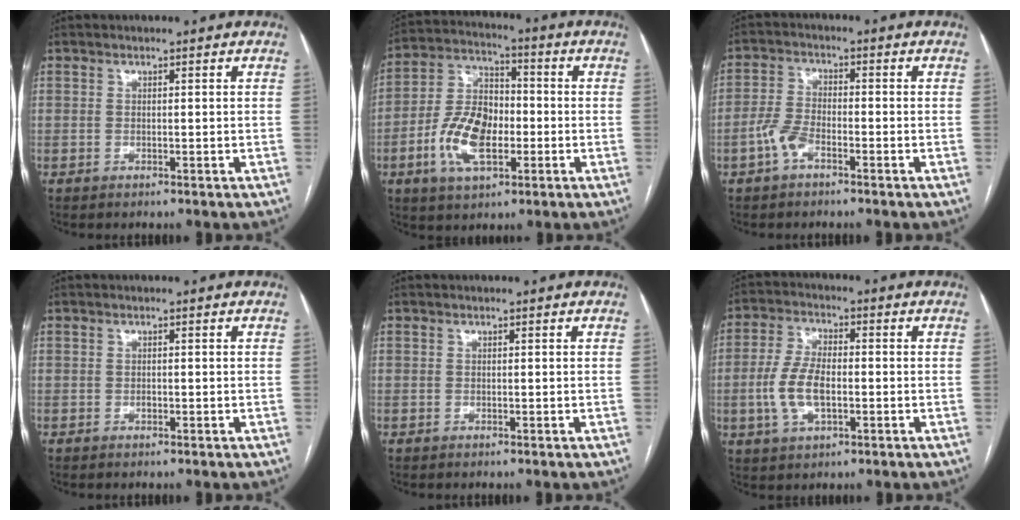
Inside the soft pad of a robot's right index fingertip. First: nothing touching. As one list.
[{"total": 12.3, "force": [-3.3, 6.3, 10.0], "torque": [-0.213, 0.015, -0.061]}, {"total": 4.5, "force": [-2.4, 2.0, 3.2], "torque": [-0.076, 0.008, -0.050]}, {"total": 0.5, "force": [-0.2, 0.3, 0.4], "torque": [-0.008, 0.001, -0.004]}, {"total": 0.0}, {"total": 8.2, "force": [-1.5, 3.8, 7.1], "torque": [-0.162, 0.006, -0.027]}]